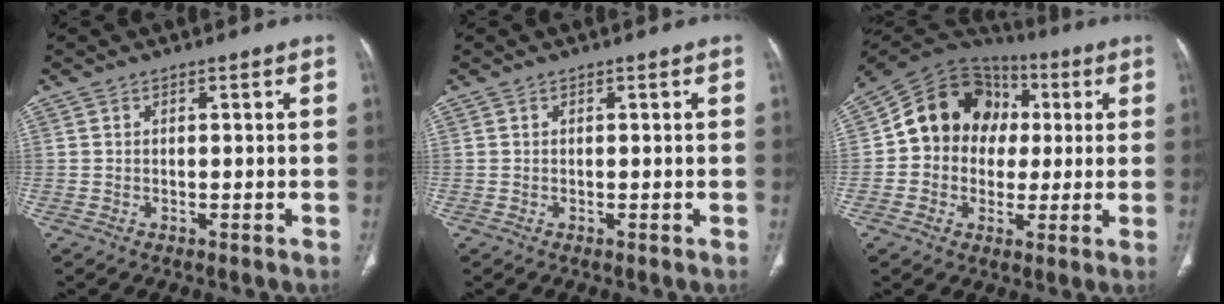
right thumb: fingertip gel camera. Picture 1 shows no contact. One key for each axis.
{"total": 0.0}
{"total": 16.0, "fx": 1.6, "fy": 13.6, "fz": 8.1, "tx": -0.101, "ty": 0.033, "tz": 0.022}